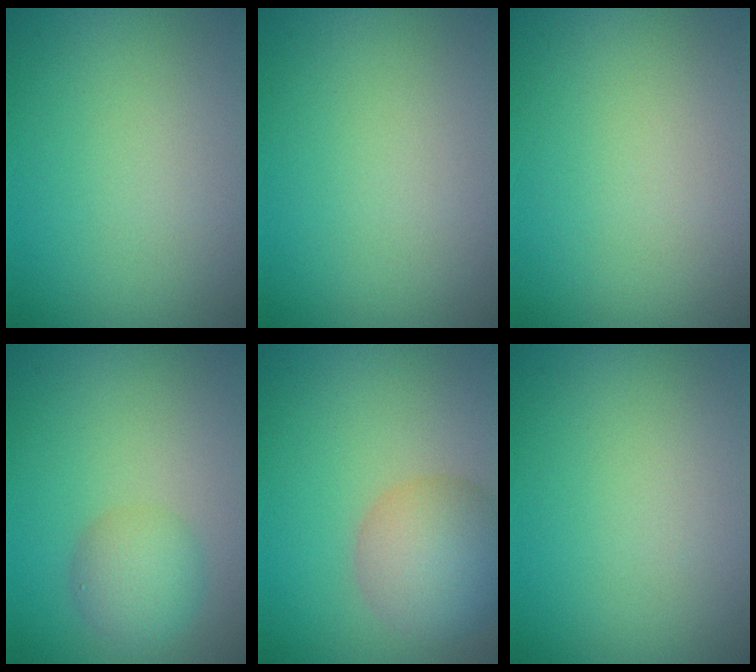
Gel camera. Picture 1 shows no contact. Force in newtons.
{"total": 0.0}
{"total": 0.0}
{"total": 2.8, "press": 2.8, "slide": 0.1}
{"total": 5.7, "press": 5.7, "slide": 0.3}
{"total": 0.0}